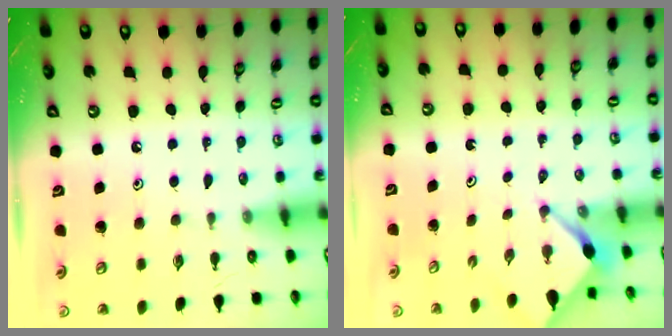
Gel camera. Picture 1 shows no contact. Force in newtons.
{"total": 2.7, "press": 2.7, "slide": 0.4}